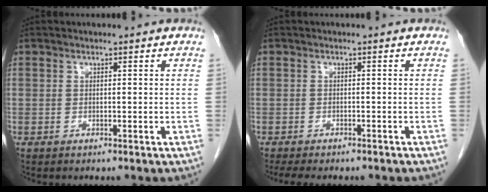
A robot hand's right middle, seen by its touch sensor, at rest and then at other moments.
{"total": 8.4, "force": [-7.1, 2.1, 3.9], "torque": [-0.050, -0.004, -0.090]}